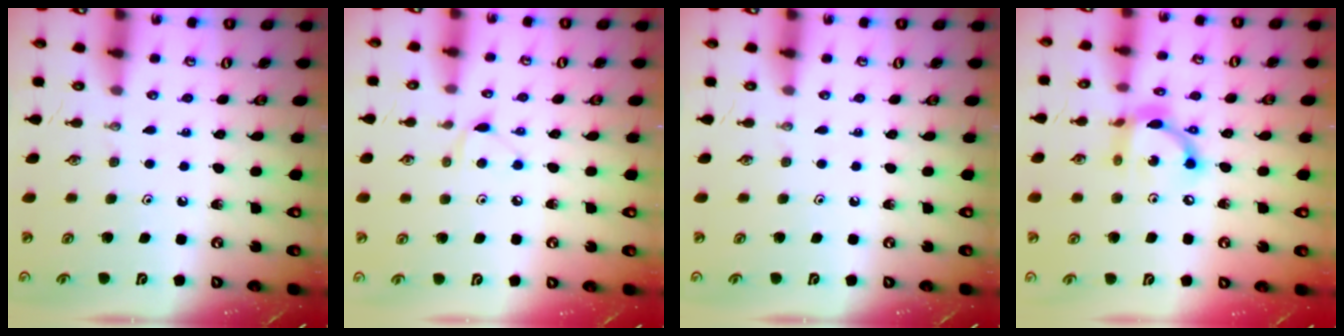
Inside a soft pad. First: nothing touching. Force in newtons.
{"total": 5.5, "press": 5.4, "slide": 0.8}
{"total": 0.0}
{"total": 12.4, "press": 12.4, "slide": 0.9}